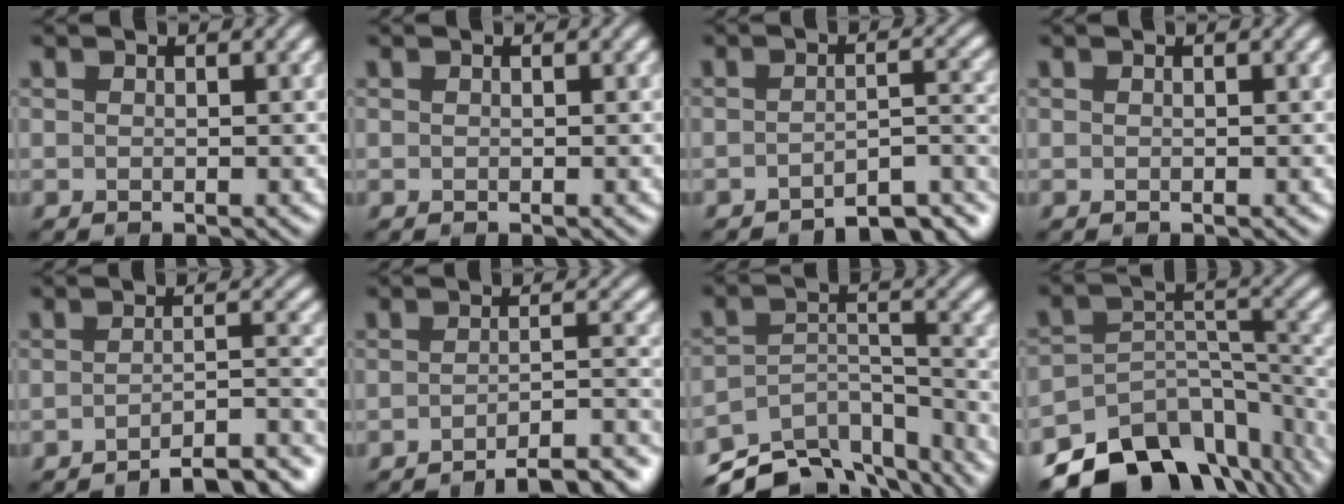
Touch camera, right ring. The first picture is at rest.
{"total": 0.0}
{"total": 5.3, "force": [-4.6, 1.2, 2.4], "torque": [-0.024, 0.001, -0.062]}
{"total": 0.0}
{"total": 8.2, "force": [-7.0, 1.9, 3.9], "torque": [-0.032, 0.012, -0.090]}
{"total": 9.1, "force": [-7.6, 2.2, 4.3], "torque": [-0.032, 0.014, -0.085]}
{"total": 11.7, "force": [-10.1, 4.6, 3.7], "torque": [-0.068, -0.003, -0.140]}
{"total": 13.9, "force": [-10.8, 7.2, 5.1], "torque": [-0.098, -0.012, -0.151]}